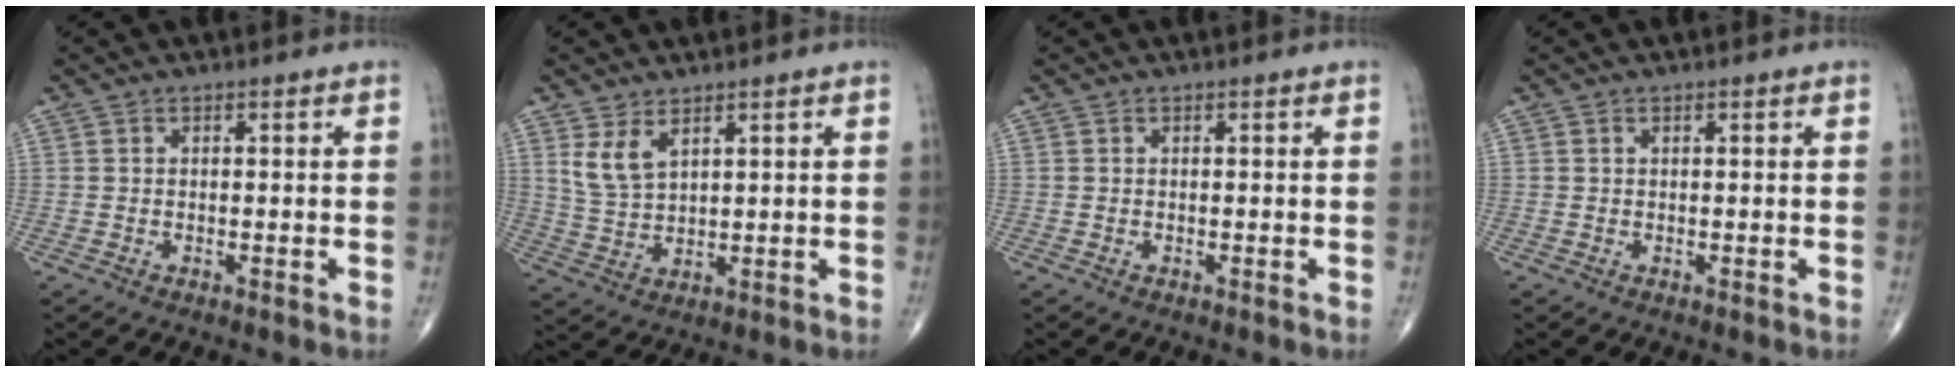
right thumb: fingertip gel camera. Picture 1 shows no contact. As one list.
[{"total": 5.3, "force": [3.0, 2.5, 3.6], "torque": [-0.069, -0.018, 0.070]}, {"total": 0.0}, {"total": 0.0}]